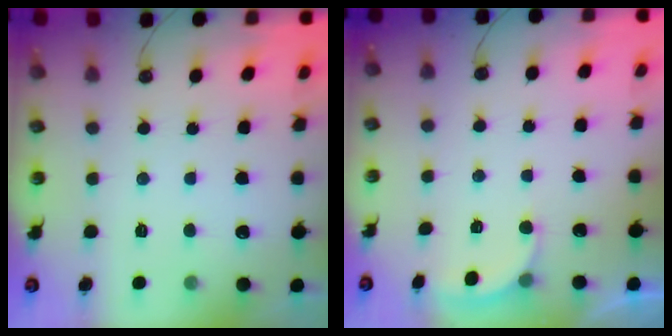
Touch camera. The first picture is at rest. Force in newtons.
{"total": 2.8, "press": 2.6, "slide": 1.0}